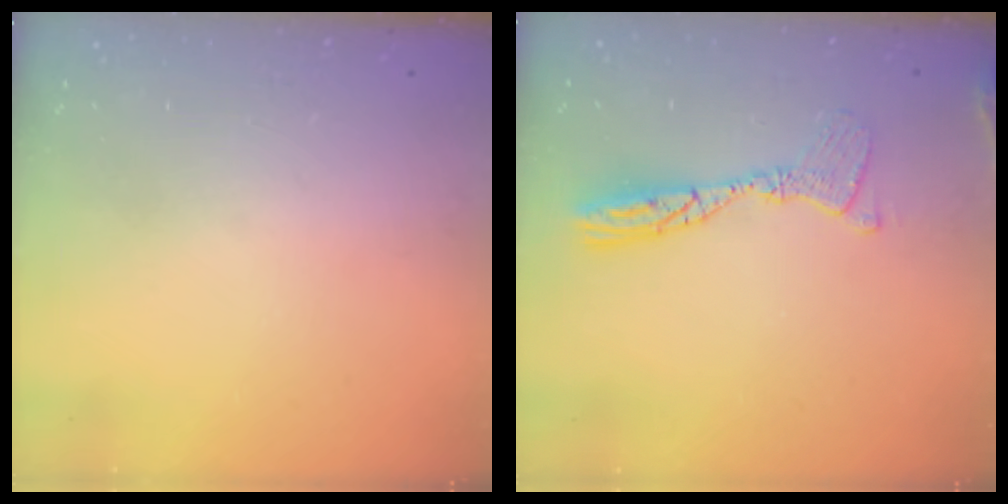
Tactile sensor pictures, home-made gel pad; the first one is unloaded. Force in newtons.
{"total": 12.4, "press": 12.4, "slide": 1.1}